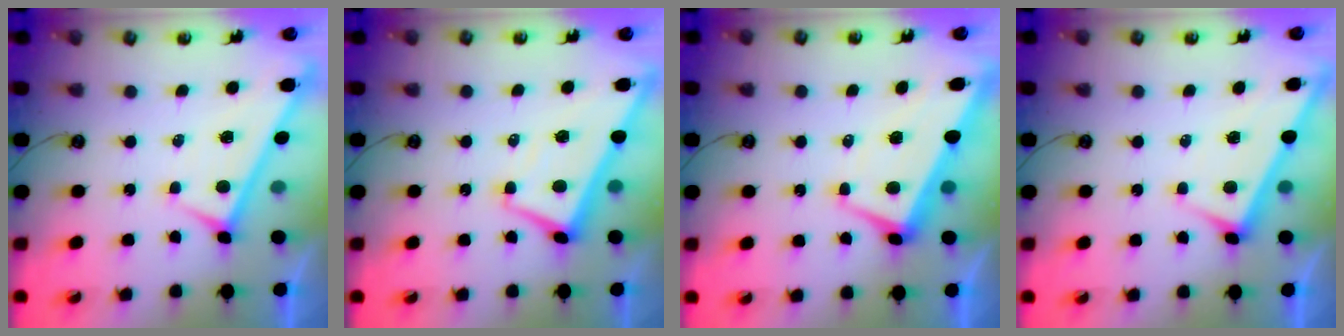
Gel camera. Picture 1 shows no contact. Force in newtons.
{"total": 5.2, "press": 5.2, "slide": 0.8}
{"total": 1.6, "press": 0.9, "slide": 1.3}
{"total": 3.2, "press": 3.2, "slide": 0.1}